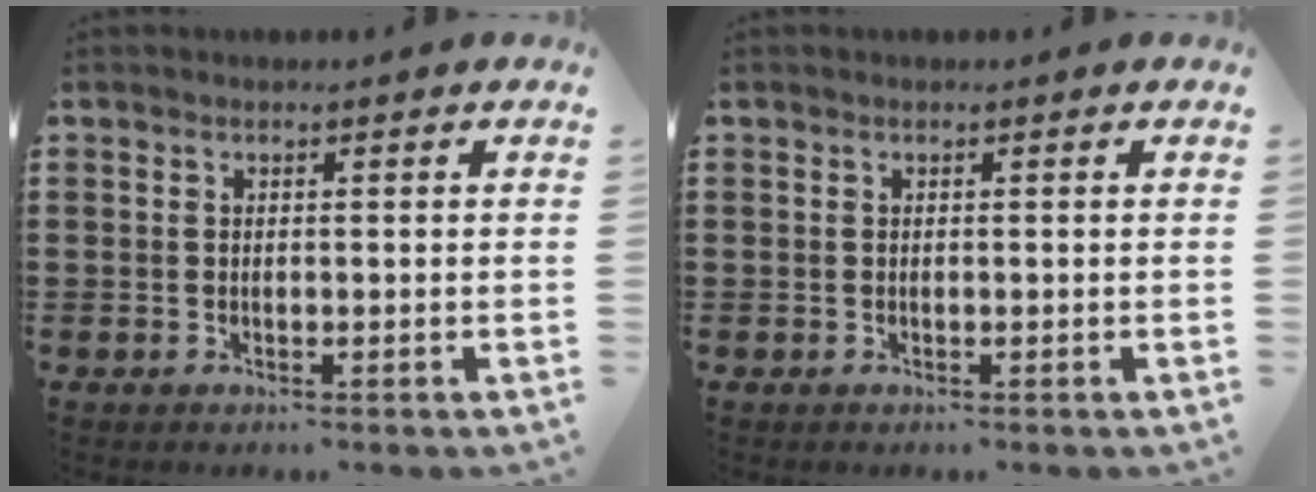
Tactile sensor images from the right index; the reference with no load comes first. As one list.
[{"total": 0.0}]